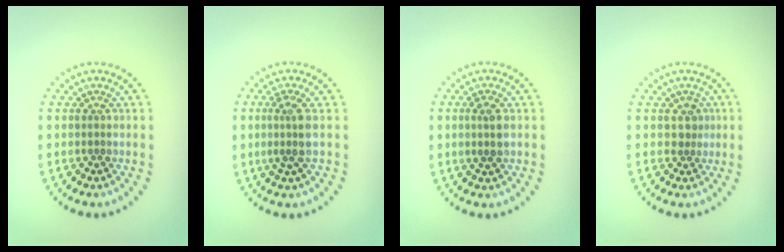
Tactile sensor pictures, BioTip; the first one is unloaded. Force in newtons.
{"total": 2.4, "press": 1.9, "slide": 1.4}
{"total": 1.9, "press": 1.8, "slide": 0.6}
{"total": 1.5, "press": 1.1, "slide": 1.0}